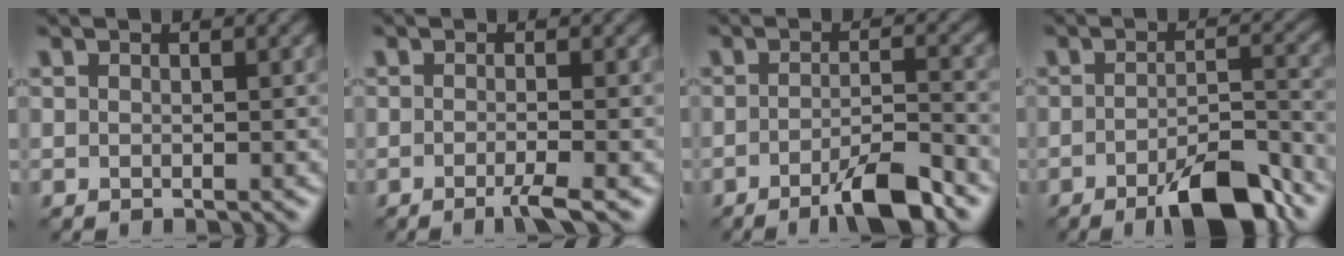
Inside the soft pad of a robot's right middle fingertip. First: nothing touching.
{"total": 2.3, "force": [-1.2, 0.3, 2.0], "torque": [-0.027, -0.004, -0.029]}
{"total": 5.2, "force": [-3.1, 0.9, 4.1], "torque": [-0.065, 0.002, -0.057]}
{"total": 7.4, "force": [-4.6, 1.9, 5.5], "torque": [-0.084, 0.001, -0.074]}